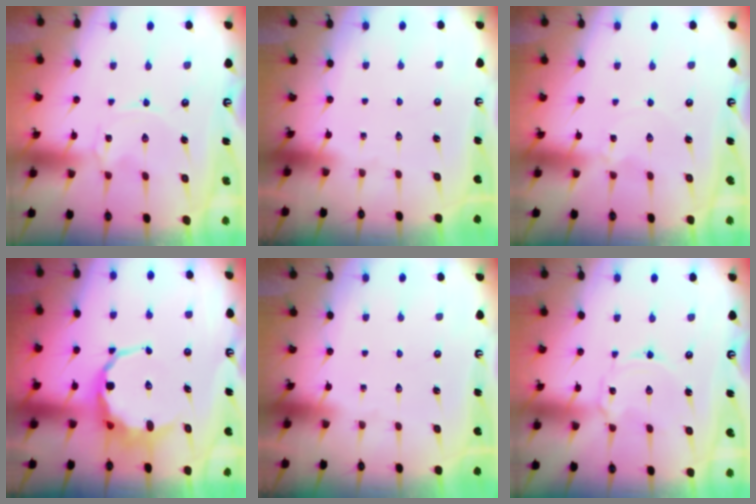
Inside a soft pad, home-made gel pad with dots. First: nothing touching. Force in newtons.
{"total": 0.0}
{"total": 0.0}
{"total": 9.1, "press": 8.9, "slide": 2.0}
{"total": 0.0}
{"total": 1.7, "press": 1.7, "slide": 0.2}